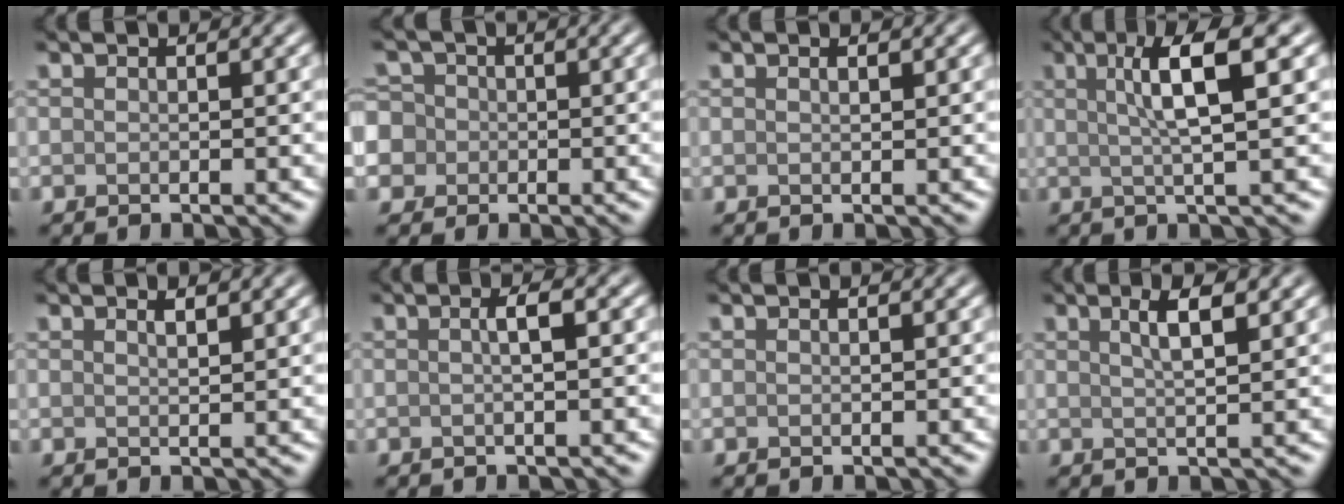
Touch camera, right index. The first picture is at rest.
{"total": 8.0, "force": [-1.6, 7.4, 2.6], "torque": [-0.062, 0.018, -0.074]}
{"total": 0.6, "force": [0.4, 0.1, 0.5], "torque": [-0.008, 0.001, 0.005]}
{"total": 5.7, "force": [1.6, 0.9, 5.4], "torque": [-0.082, 0.010, 0.023]}
{"total": 1.0, "force": [0.7, 0.2, 0.6], "torque": [-0.010, -0.001, 0.012]}
{"total": 1.9, "force": [0.1, 0.4, 1.8], "torque": [-0.028, 0.007, -0.001]}
{"total": 0.0}
{"total": 3.1, "force": [1.4, 0.8, 2.6], "torque": [-0.032, 0.006, 0.020]}